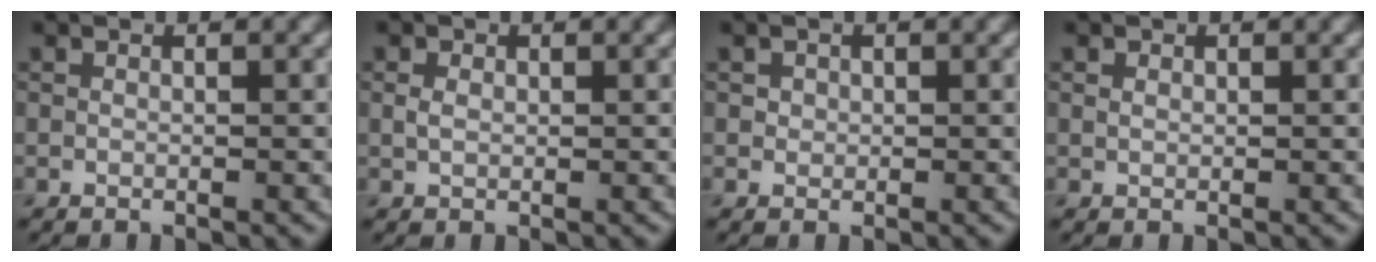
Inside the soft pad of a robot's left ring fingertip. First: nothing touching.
{"total": 1.1, "force": [0.2, 0.8, 0.7], "torque": [-0.016, 0.002, 0.002]}
{"total": 0.7, "force": [0.2, 0.7, 0.2], "torque": [0.002, -0.003, 0.002]}
{"total": 0.6, "force": [0.3, 0.5, 0.3], "torque": [-0.005, 0.000, 0.005]}